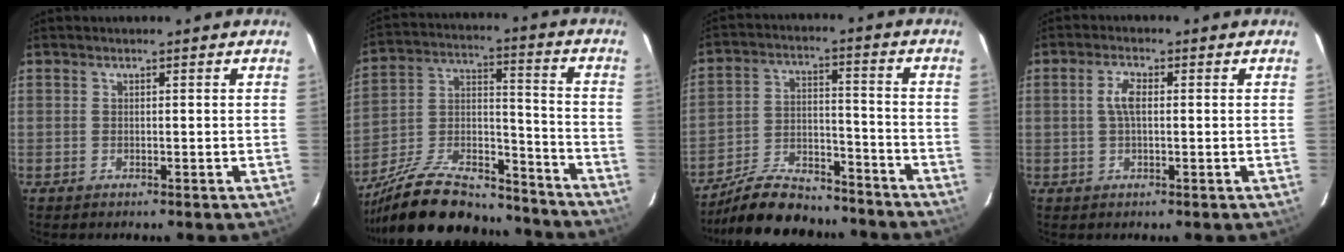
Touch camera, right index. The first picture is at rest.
{"total": 27.3, "force": [-21.5, 10.1, 13.4], "torque": [-0.260, 0.018, -0.326]}
{"total": 18.1, "force": [-15.6, 5.7, 7.2], "torque": [-0.145, 0.008, -0.236]}
{"total": 3.3, "force": [0.2, 1.3, 3.0], "torque": [-0.063, 0.006, 0.005]}